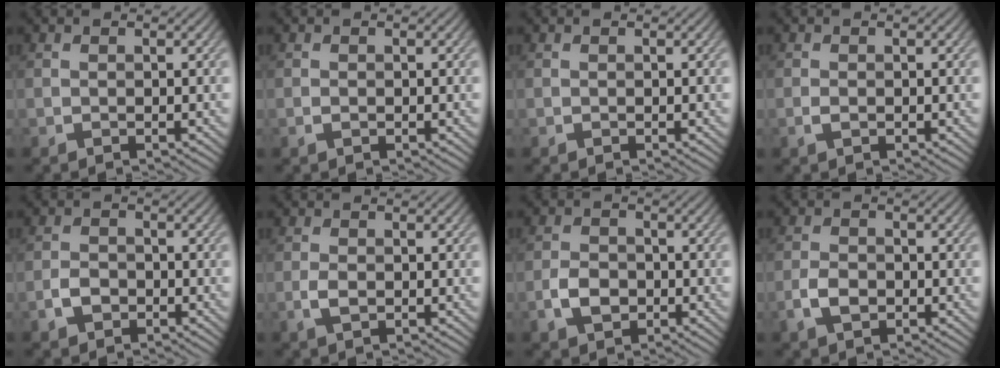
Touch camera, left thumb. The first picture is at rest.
{"total": 0.7, "force": [-0.2, 0.4, 0.5], "torque": [-0.013, 0.000, -0.004]}
{"total": 0.0}
{"total": 1.1, "force": [-0.3, 0.6, 0.8], "torque": [-0.021, 0.001, -0.007]}
{"total": 2.6, "force": [-1.3, 1.9, 1.3], "torque": [-0.028, 0.000, -0.029]}
{"total": 1.9, "force": [-0.5, 1.0, 1.6], "torque": [-0.038, -0.002, -0.011]}
{"total": 3.8, "force": [-1.4, 2.7, 2.2], "torque": [-0.049, -0.002, -0.031]}
{"total": 3.1, "force": [-1.3, 2.0, 2.0], "torque": [-0.044, -0.002, -0.029]}